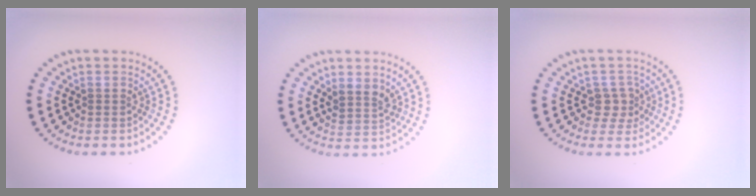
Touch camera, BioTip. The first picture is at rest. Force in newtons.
{"total": 1.9, "press": 1.6, "slide": 1.1}
{"total": 1.9, "press": 1.4, "slide": 1.3}